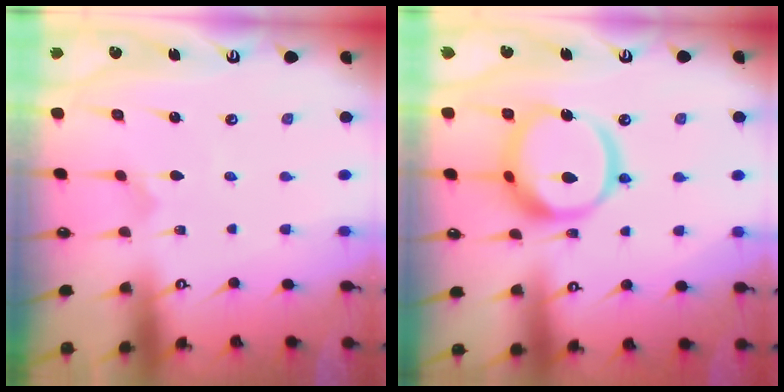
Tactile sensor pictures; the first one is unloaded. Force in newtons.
{"total": 16.9, "press": 16.8, "slide": 1.8}